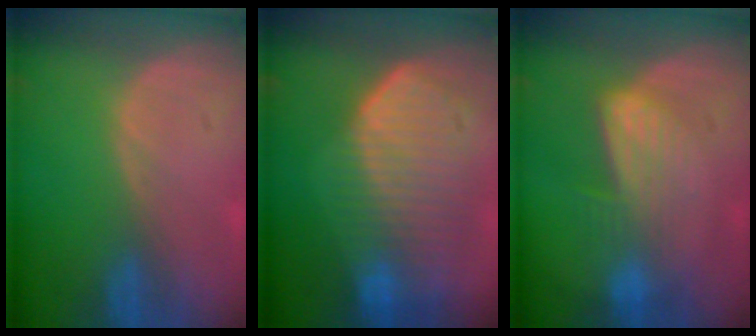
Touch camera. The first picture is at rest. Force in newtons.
{"total": 10.7, "press": 9.4, "slide": 5.1}
{"total": 6.9, "press": 6.2, "slide": 2.9}